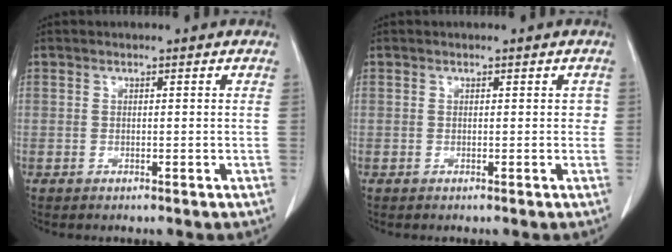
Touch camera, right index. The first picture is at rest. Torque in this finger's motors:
{"motor_torque": [0.05, -0.02, 0.01, 0.00]}